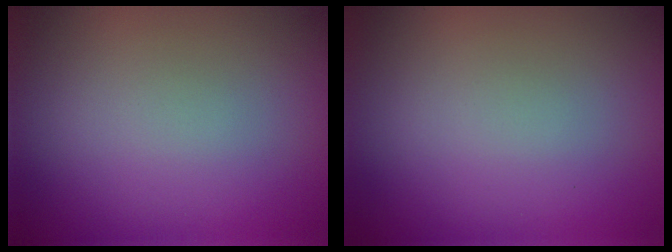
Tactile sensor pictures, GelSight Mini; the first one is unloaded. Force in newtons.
{"total": 0.0}